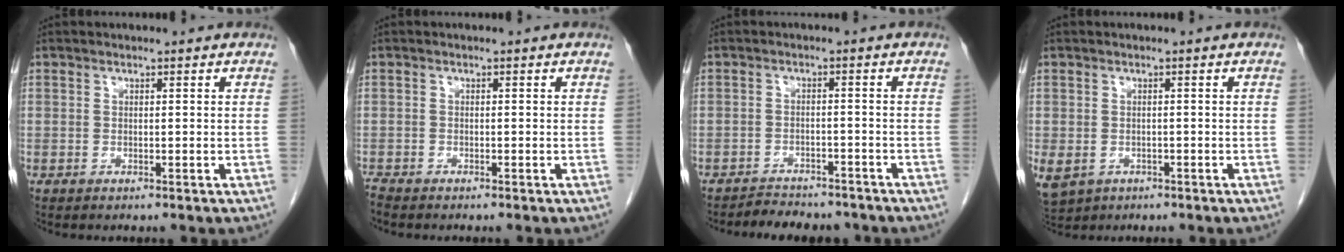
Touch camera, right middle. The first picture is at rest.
{"total": 1.0, "force": [-1.0, 0.0, 0.1], "torque": [-0.011, -0.006, -0.022]}
{"total": 6.9, "force": [-6.4, 2.2, 1.5], "torque": [-0.020, 0.001, -0.085]}
{"total": 9.7, "force": [-4.2, 7.9, 3.9], "torque": [-0.121, -0.011, -0.053]}